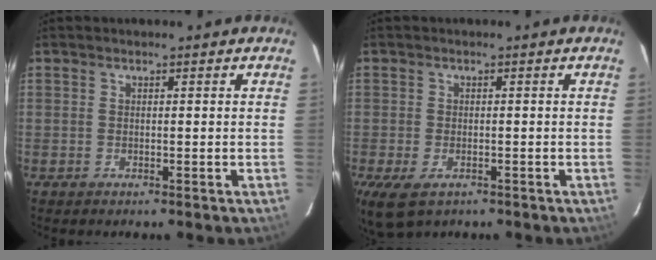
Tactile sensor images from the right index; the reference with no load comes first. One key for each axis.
{"total": 6.7, "fx": -3.7, "fy": 3.6, "fz": 4.3, "tx": -0.096, "ty": -0.026, "tz": -0.061}